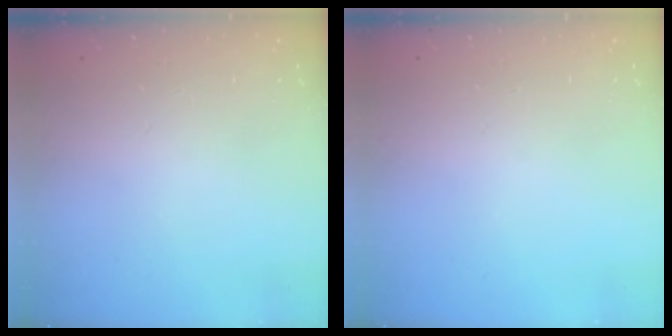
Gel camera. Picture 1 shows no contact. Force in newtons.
{"total": 0.0}